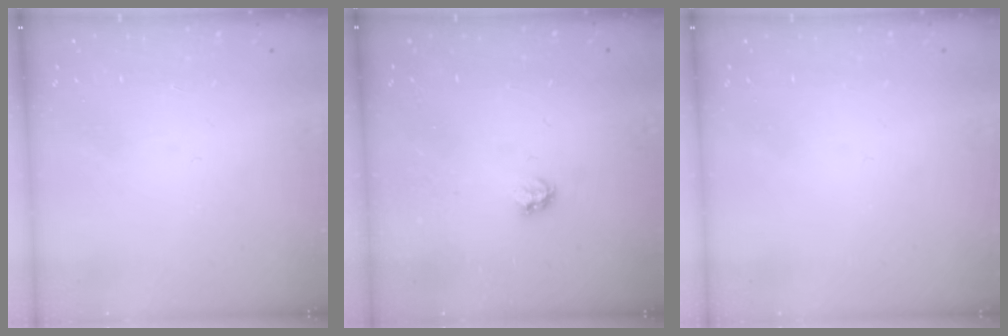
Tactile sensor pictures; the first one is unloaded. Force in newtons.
{"total": 2.7, "press": 2.6, "slide": 0.4}
{"total": 0.0}